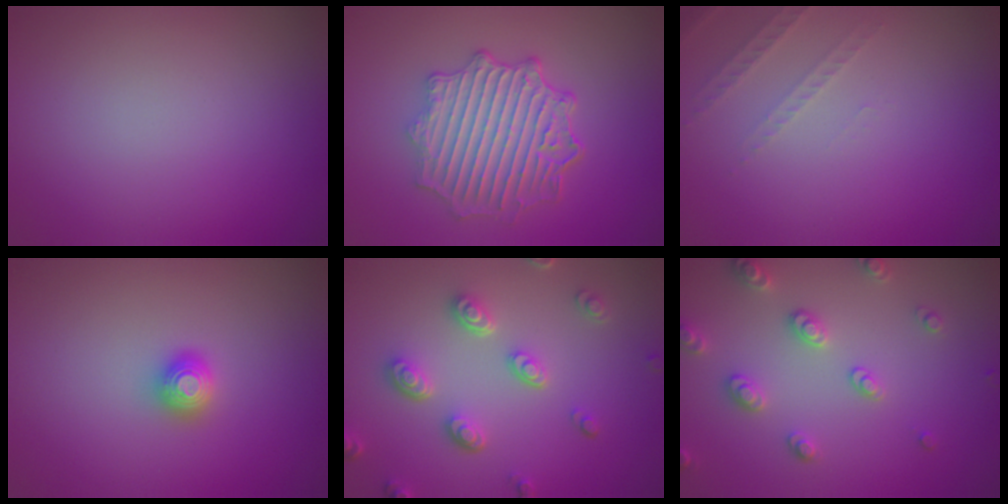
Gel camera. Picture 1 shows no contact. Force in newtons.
{"total": 5.7, "press": 5.0, "slide": 2.8}
{"total": 1.5, "press": 1.4, "slide": 0.4}
{"total": 1.3, "press": 1.3, "slide": 0.2}
{"total": 4.1, "press": 3.4, "slide": 2.3}
{"total": 2.9, "press": 2.9, "slide": 0.5}